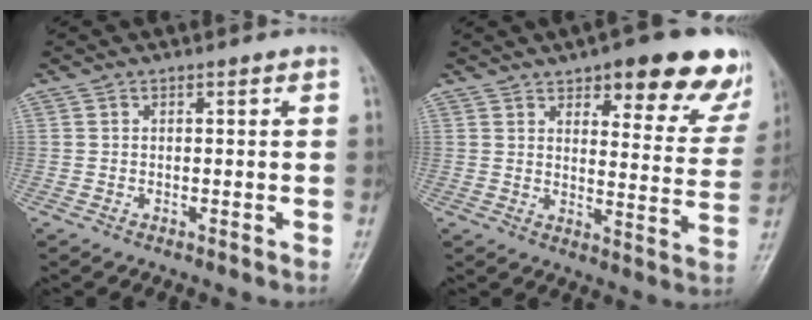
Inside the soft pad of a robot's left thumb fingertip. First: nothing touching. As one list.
[{"total": 18.7, "force": [12.1, 6.8, 12.5], "torque": [-0.102, -0.050, 0.145]}]